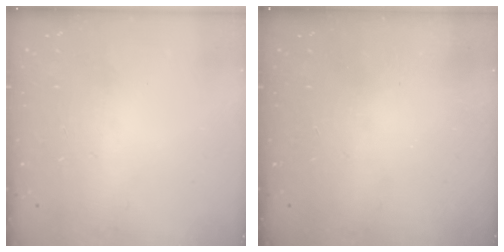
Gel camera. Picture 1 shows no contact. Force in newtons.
{"total": 2.3, "press": 2.2, "slide": 0.7}